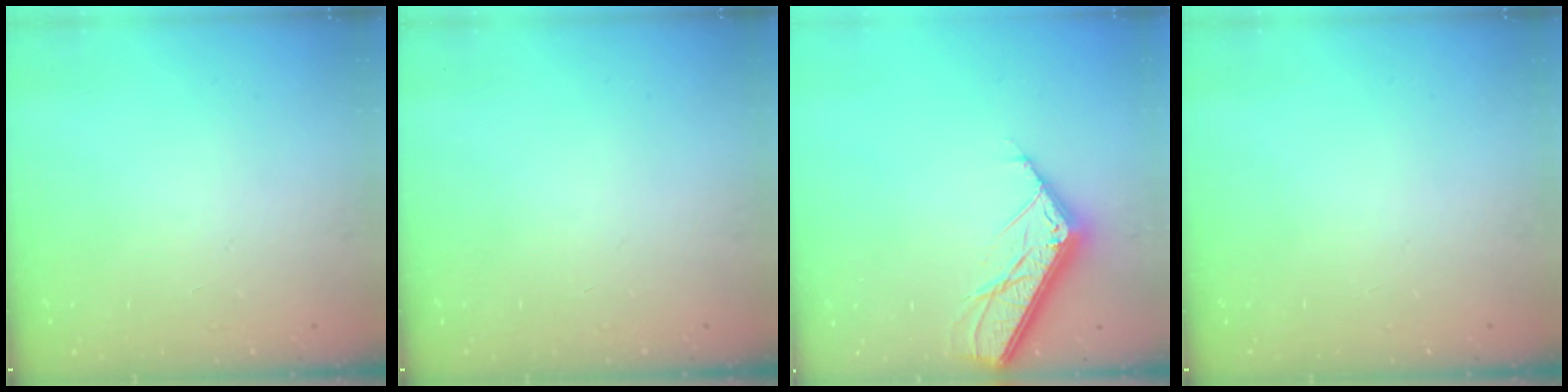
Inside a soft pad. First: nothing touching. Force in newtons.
{"total": 0.0}
{"total": 12.1, "press": 12.1, "slide": 0.8}
{"total": 0.0}